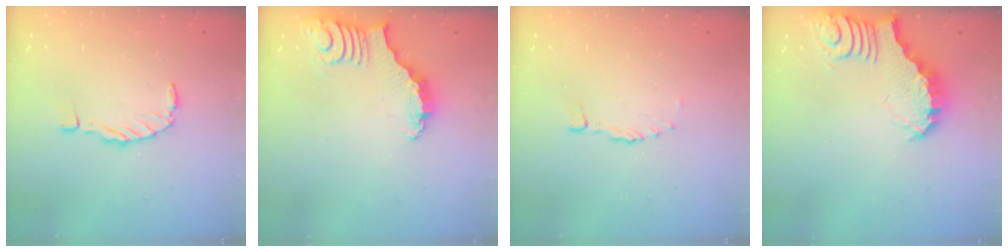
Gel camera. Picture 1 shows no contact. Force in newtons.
{"total": 3.3, "press": 3.3, "slide": 0.5}
{"total": 0.0}
{"total": 3.9, "press": 3.9, "slide": 0.6}